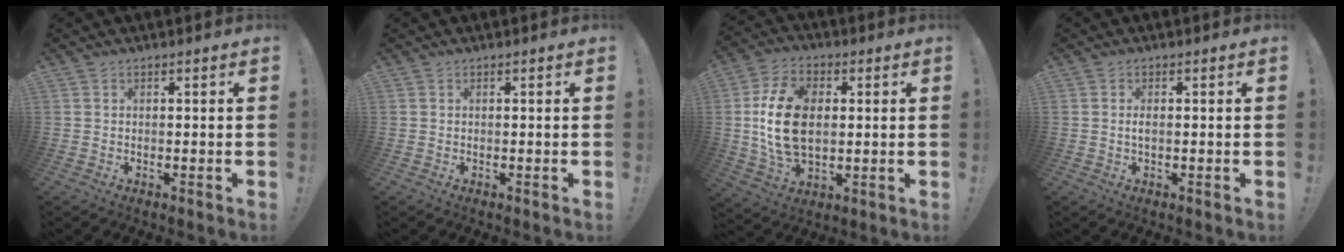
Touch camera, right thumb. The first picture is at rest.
{"total": 0.0}
{"total": 18.0, "force": [1.2, 11.7, 13.6], "torque": [-0.256, 0.006, 0.023]}
{"total": 1.4, "force": [-0.2, 0.4, 1.3], "torque": [-0.025, 0.001, -0.004]}